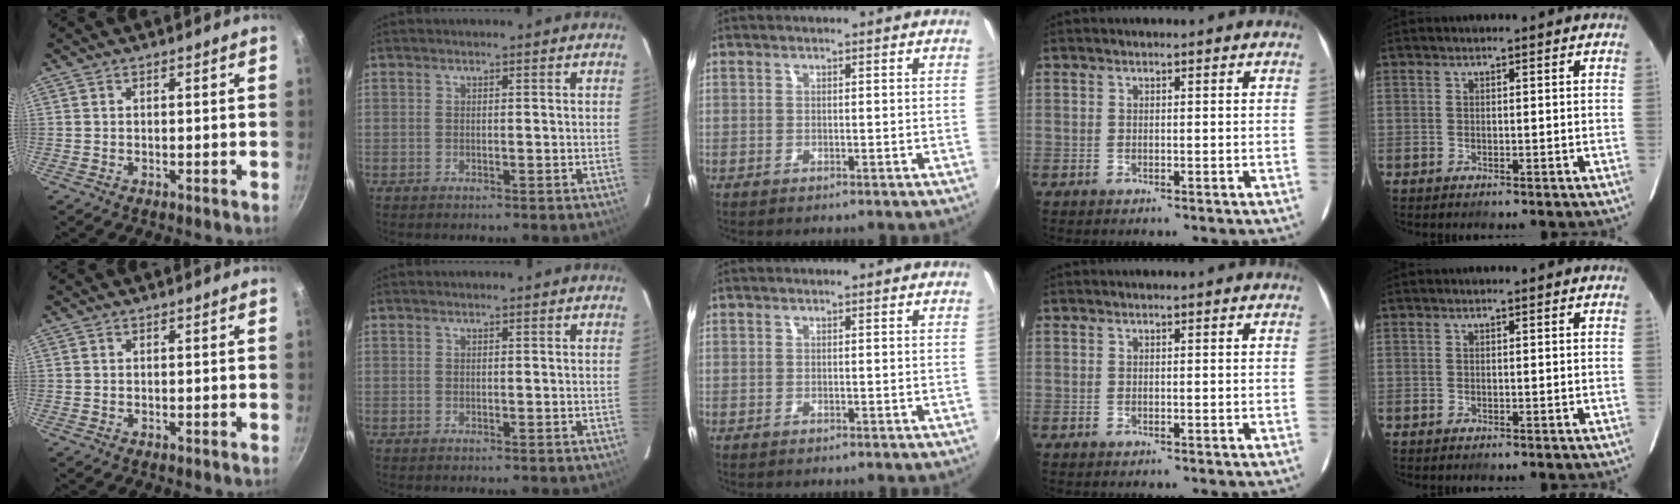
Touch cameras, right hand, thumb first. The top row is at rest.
{}